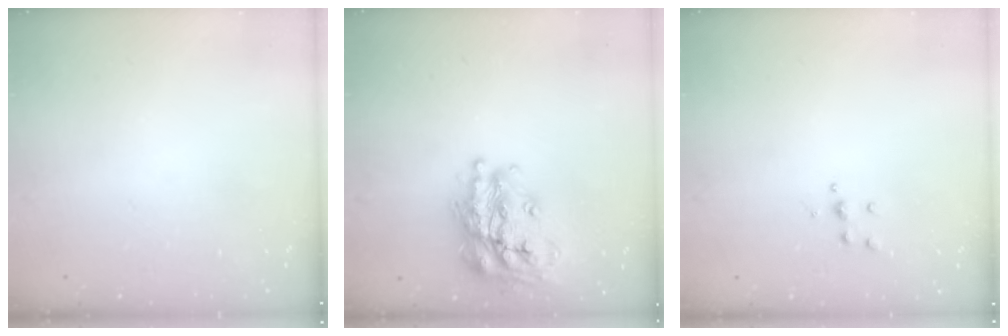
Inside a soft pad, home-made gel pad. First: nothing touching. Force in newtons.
{"total": 20.7, "press": 20.6, "slide": 1.6}
{"total": 3.6, "press": 3.6, "slide": 0.3}